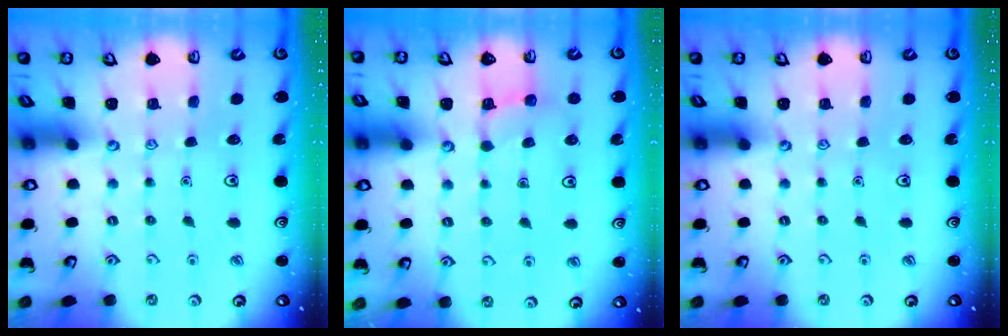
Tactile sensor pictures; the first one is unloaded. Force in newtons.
{"total": 3.5, "press": 3.5, "slide": 0.6}
{"total": 0.0}